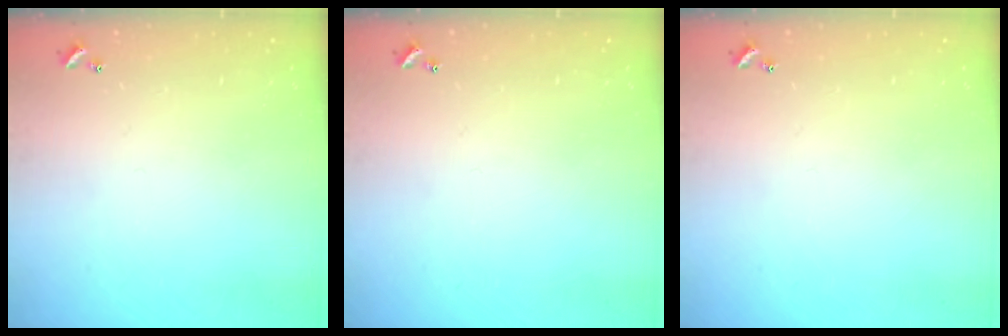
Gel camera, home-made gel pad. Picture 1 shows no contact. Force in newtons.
{"total": 0.0}
{"total": 0.0}